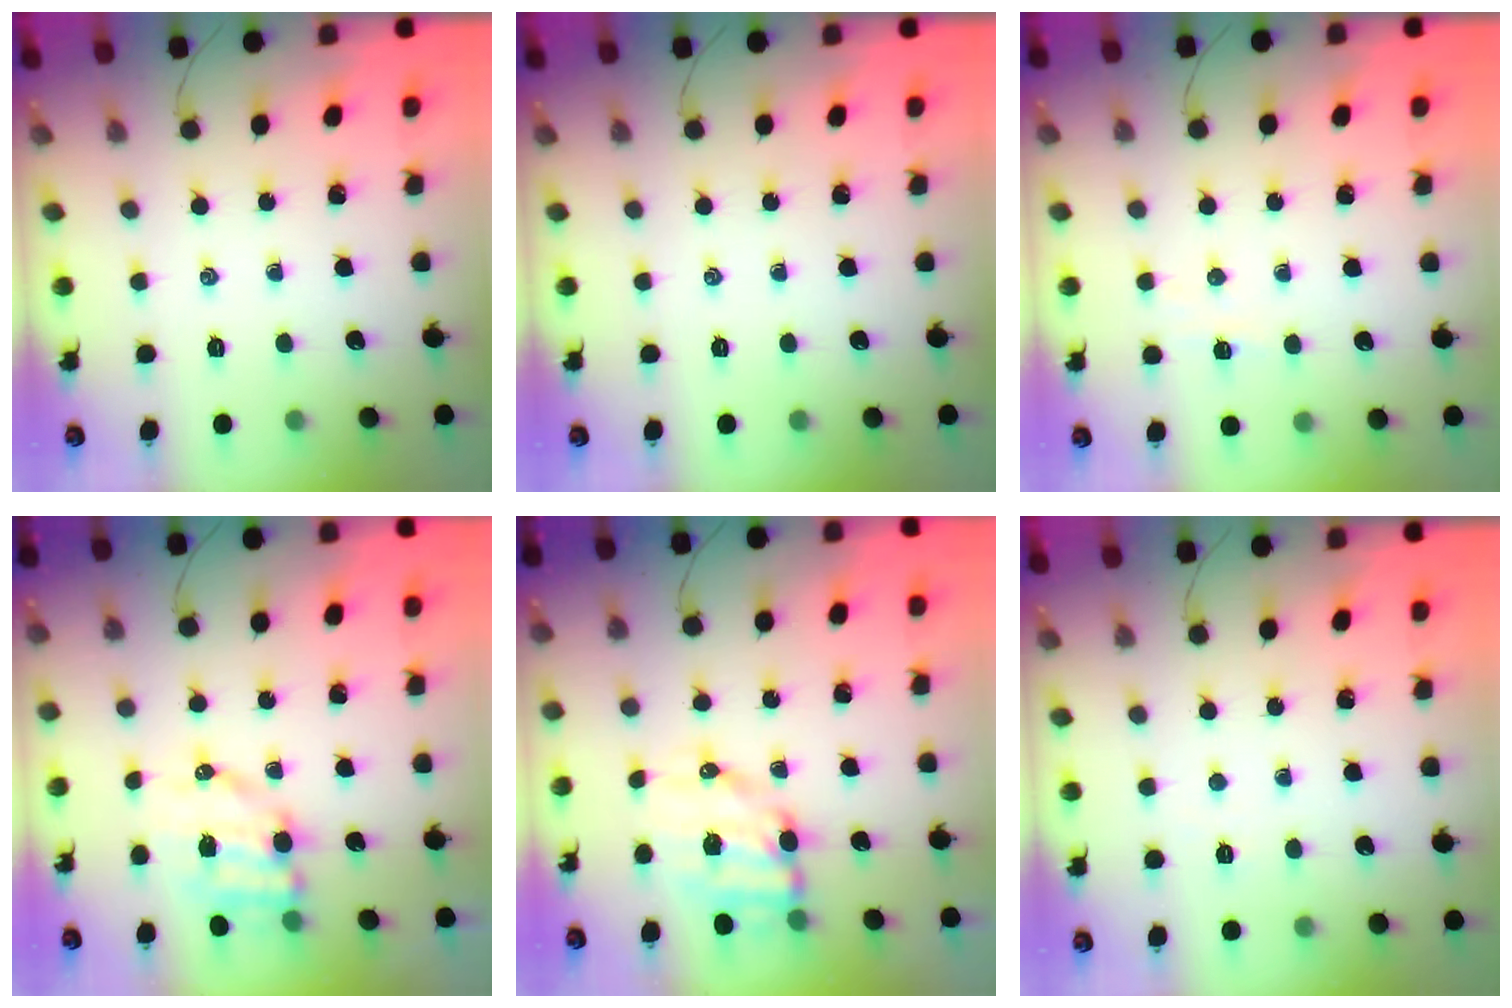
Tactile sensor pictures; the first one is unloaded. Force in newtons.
{"total": 0.0}
{"total": 3.5, "press": 3.3, "slide": 1.3}
{"total": 8.5, "press": 8.4, "slide": 1.2}
{"total": 8.6, "press": 8.4, "slide": 1.9}
{"total": 1.8, "press": 1.7, "slide": 0.5}